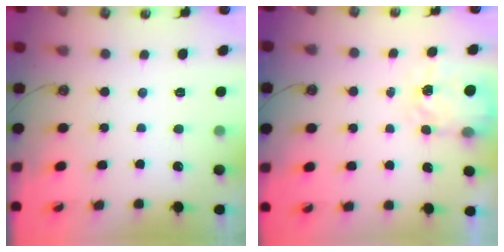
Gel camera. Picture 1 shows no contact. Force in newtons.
{"total": 3.8, "press": 3.8, "slide": 0.6}